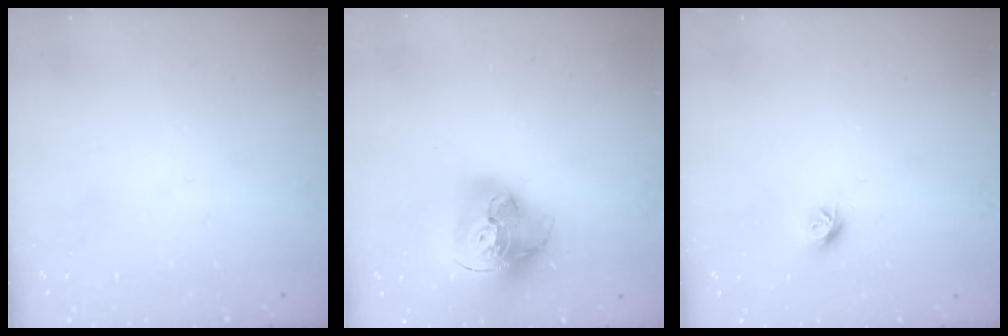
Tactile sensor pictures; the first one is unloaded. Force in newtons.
{"total": 21.0, "press": 20.9, "slide": 2.1}
{"total": 6.5, "press": 6.5, "slide": 0.7}